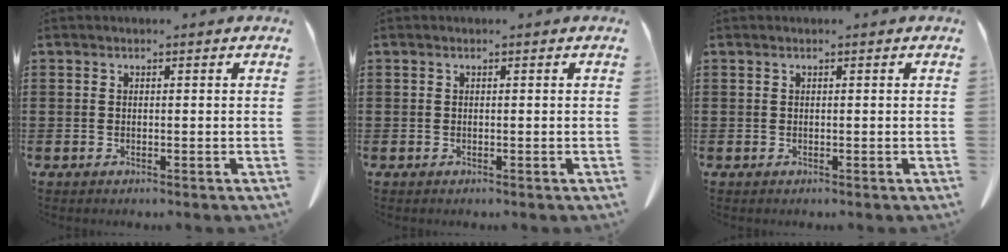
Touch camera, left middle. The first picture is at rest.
{"total": 0.0}
{"total": 0.0}